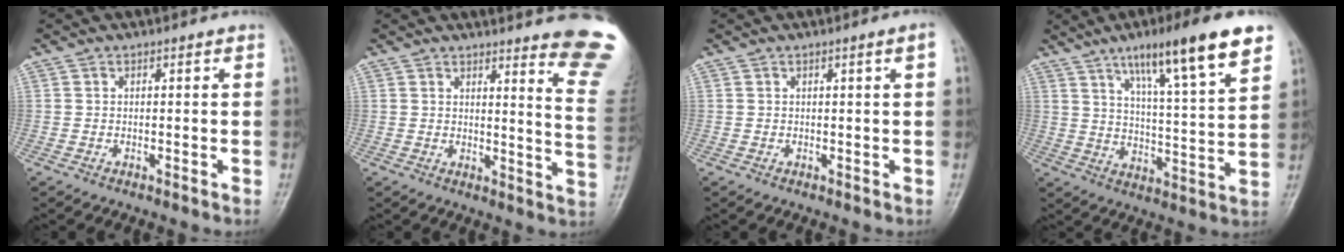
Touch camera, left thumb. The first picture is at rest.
{"total": 13.8, "force": [11.7, 0.7, 7.3], "torque": [-0.066, -0.119, 0.115]}
{"total": 1.5, "force": [0.4, -0.2, 1.4], "torque": [-0.026, 0.001, 0.009]}
{"total": 17.5, "force": [10.6, 2.4, 13.7], "torque": [-0.199, -0.044, 0.167]}